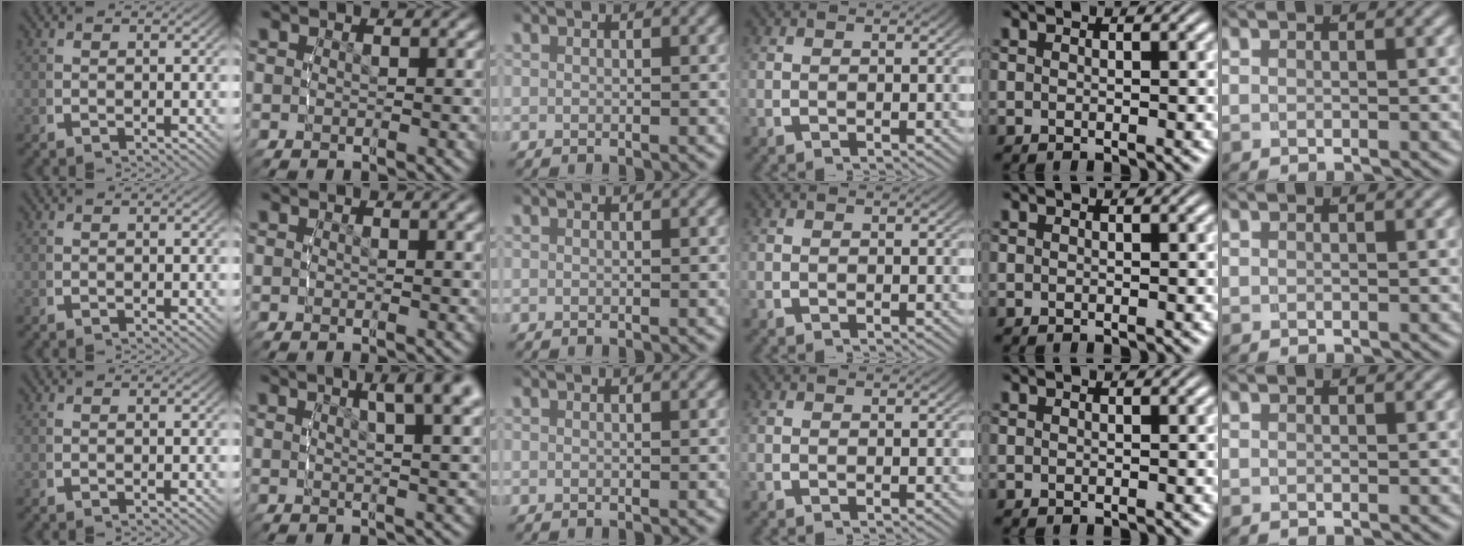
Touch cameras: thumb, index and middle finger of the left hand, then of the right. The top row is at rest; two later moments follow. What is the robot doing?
{"motion": "lift_and_place", "object": "condiment"}